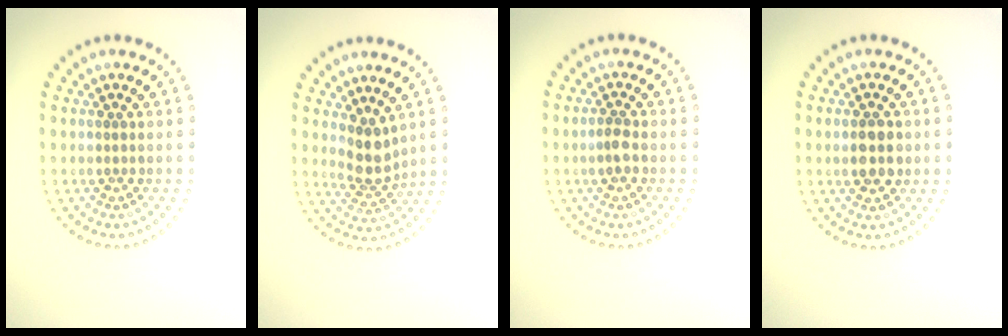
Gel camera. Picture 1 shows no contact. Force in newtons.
{"total": 2.9, "press": 2.3, "slide": 1.8}
{"total": 1.5, "press": 1.5, "slide": 0.4}
{"total": 2.5, "press": 2.5, "slide": 0.1}